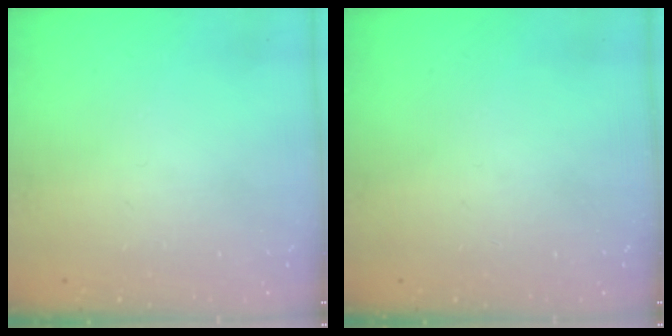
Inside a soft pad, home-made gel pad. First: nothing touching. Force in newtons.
{"total": 0.0}